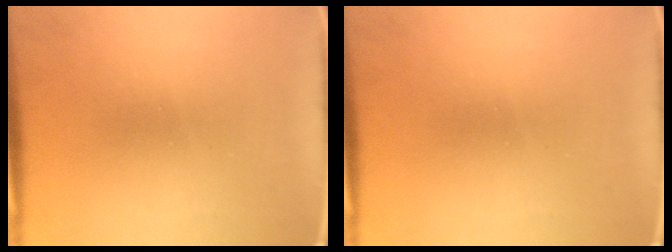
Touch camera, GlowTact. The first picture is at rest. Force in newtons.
{"total": 0.0}